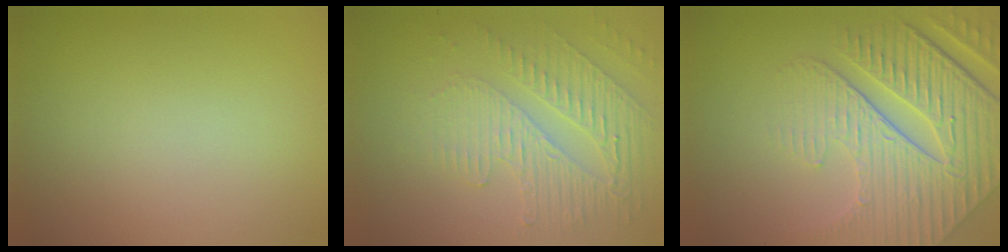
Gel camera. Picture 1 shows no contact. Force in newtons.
{"total": 5.6, "press": 3.2, "slide": 4.5}
{"total": 8.5, "press": 6.3, "slide": 5.8}